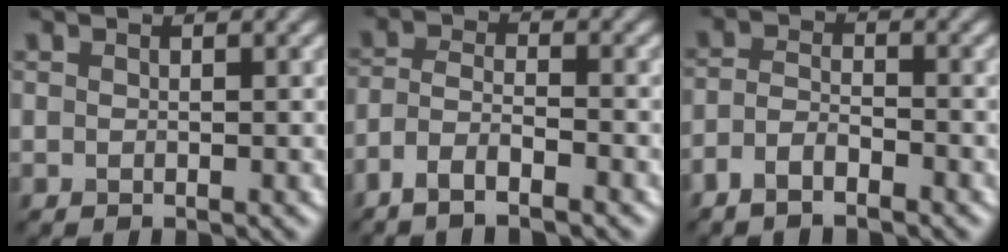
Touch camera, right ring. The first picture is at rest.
{"total": 3.9, "force": [-2.8, 0.9, 2.5], "torque": [-0.051, 0.000, -0.061]}
{"total": 2.6, "force": [-1.9, 0.8, 1.6], "torque": [-0.035, 0.001, -0.043]}